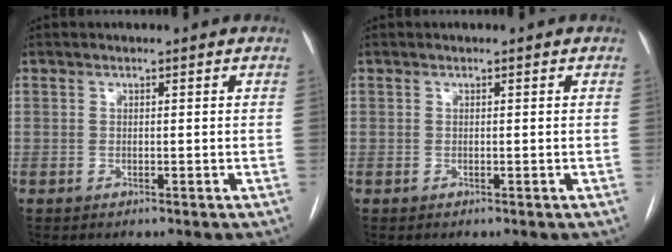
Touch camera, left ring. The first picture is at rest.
{"total": 0.0}